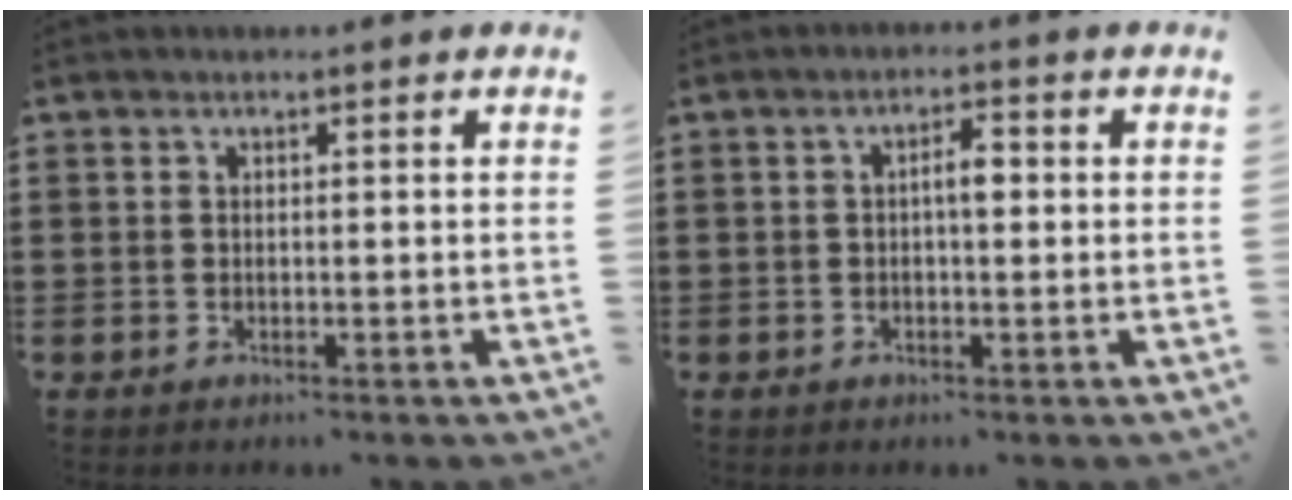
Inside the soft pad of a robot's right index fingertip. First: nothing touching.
{"total": 2.9, "force": [0.1, 0.9, 2.7], "torque": [-0.050, 0.005, -0.001]}